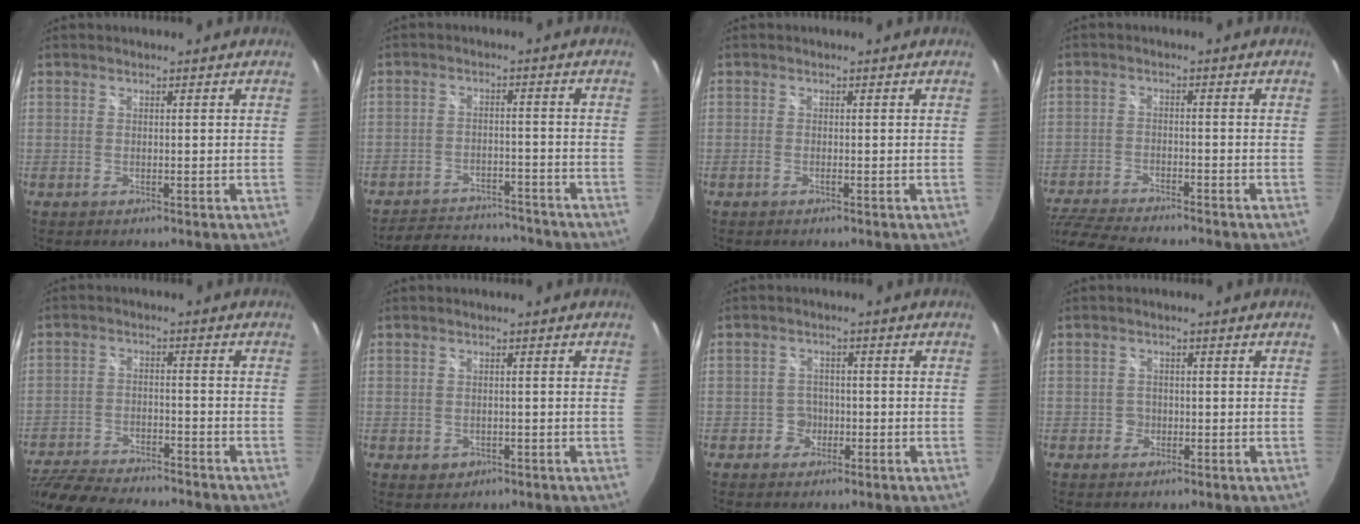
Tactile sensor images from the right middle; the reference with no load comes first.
{"total": 12.2, "force": [-11.0, 4.0, 3.4], "torque": [-0.085, 0.021, -0.147]}
{"total": 0.6, "force": [-0.5, 0.1, 0.3], "torque": [-0.006, -0.001, -0.011]}
{"total": 12.5, "force": [-11.2, 1.8, 5.4], "torque": [-0.135, -0.025, -0.191]}
{"total": 17.9, "force": [-15.3, 4.3, 8.2], "torque": [-0.184, -0.029, -0.245]}
{"total": 2.2, "force": [-0.8, 1.8, 0.9], "torque": [-0.017, -0.001, -0.007]}
{"total": 3.2, "force": [-1.5, 2.8, 0.2], "torque": [-0.003, 0.010, -0.027]}
{"total": 2.0, "force": [-0.9, 1.7, 0.2], "torque": [-0.004, 0.002, -0.014]}